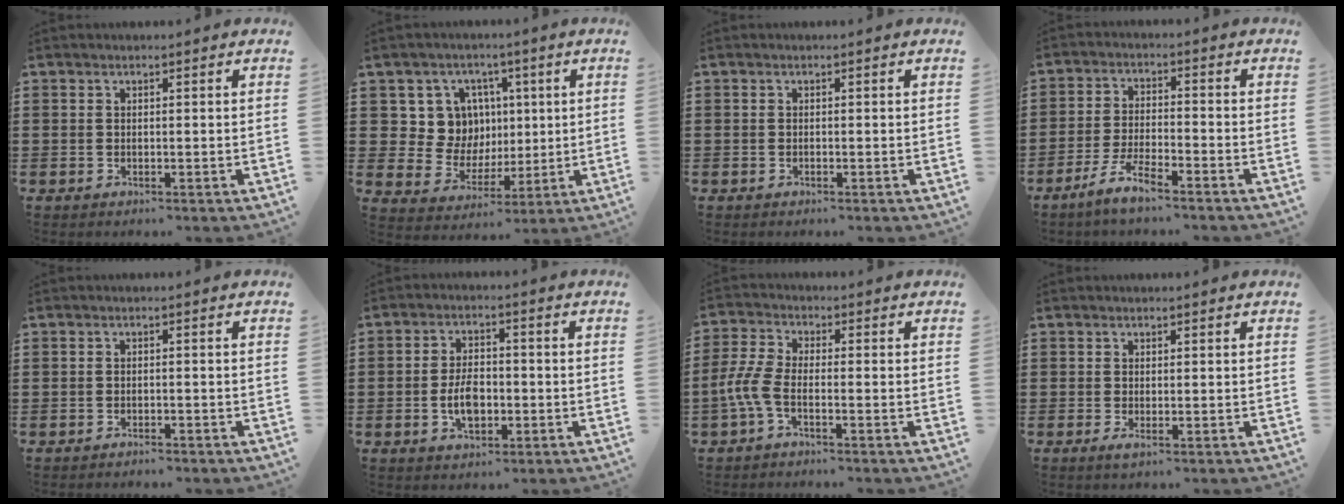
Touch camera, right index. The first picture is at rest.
{"total": 9.3, "force": [2.5, 8.6, 2.5], "torque": [-0.071, -0.006, 0.053]}
{"total": 0.0}
{"total": 5.0, "force": [-4.2, 0.3, 2.7], "torque": [-0.066, -0.008, -0.084]}
{"total": 1.1, "force": [-1.1, 0.1, 0.2], "torque": [-0.008, 0.001, -0.023]}
{"total": 5.3, "force": [-1.2, 3.0, 4.2], "torque": [-0.080, 0.001, -0.026]}
{"total": 5.2, "force": [-2.2, 1.8, 4.3], "torque": [-0.118, -0.013, -0.049]}
{"total": 0.8, "force": [-0.2, 0.0, 0.8], "torque": [-0.014, -0.005, -0.002]}